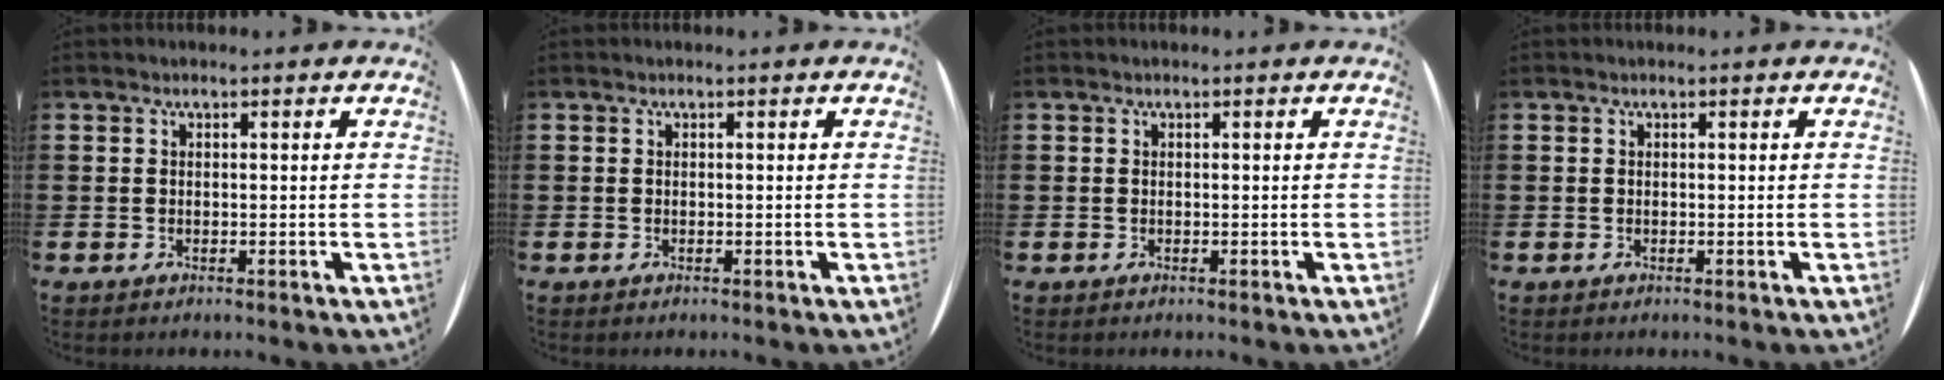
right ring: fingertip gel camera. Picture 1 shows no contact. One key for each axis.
{"total": 0.0}
{"total": 0.0}
{"total": 0.0}